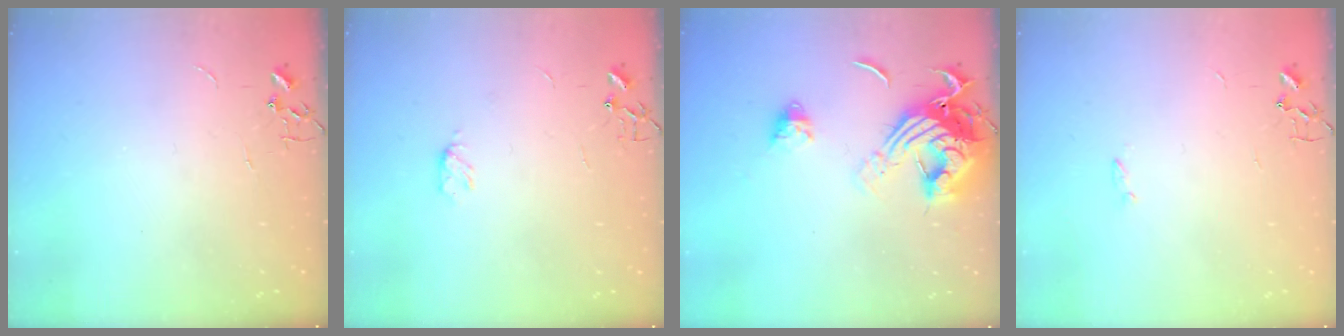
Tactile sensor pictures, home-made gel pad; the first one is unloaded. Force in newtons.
{"total": 3.3, "press": 3.3, "slide": 0.5}
{"total": 15.5, "press": 15.4, "slide": 1.9}
{"total": 1.2, "press": 1.1, "slide": 0.3}